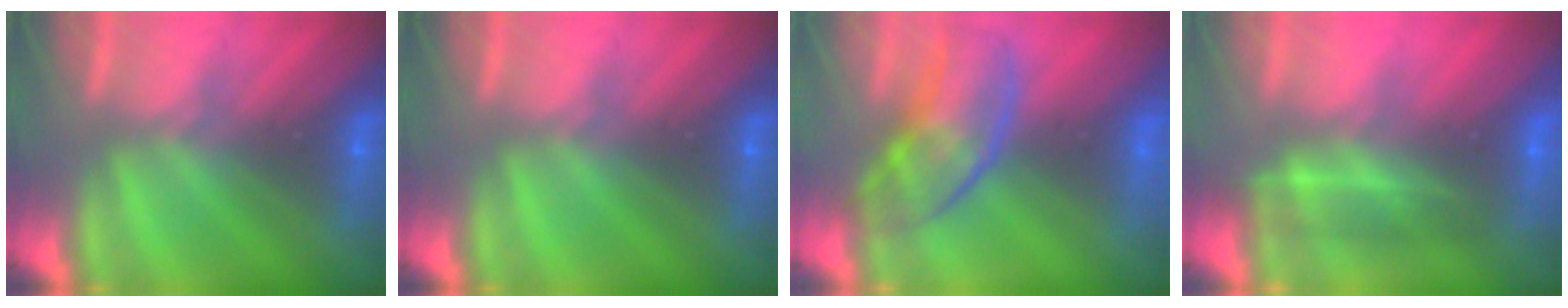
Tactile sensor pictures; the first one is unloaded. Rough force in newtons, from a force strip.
{"total": 0.0}
{"total": 2.8}
{"total": 2.2}